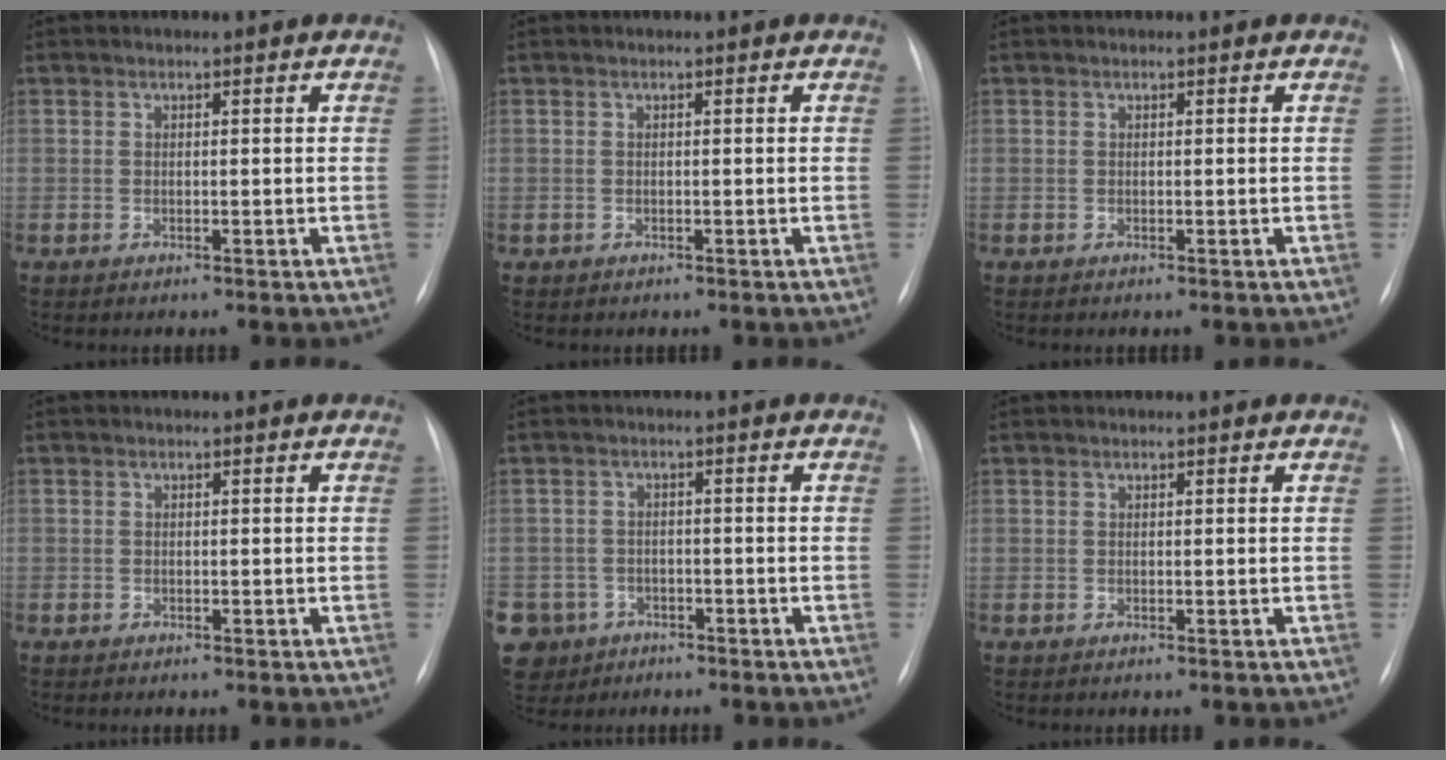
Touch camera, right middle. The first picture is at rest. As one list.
[{"total": 0.0}, {"total": 0.0}, {"total": 0.7, "force": [-0.4, 0.5, 0.0], "torque": [-0.007, 0.005, -0.009]}, {"total": 10.6, "force": [-5.5, 8.8, 2.2], "torque": [-0.087, 0.001, -0.083]}, {"total": 0.0}]